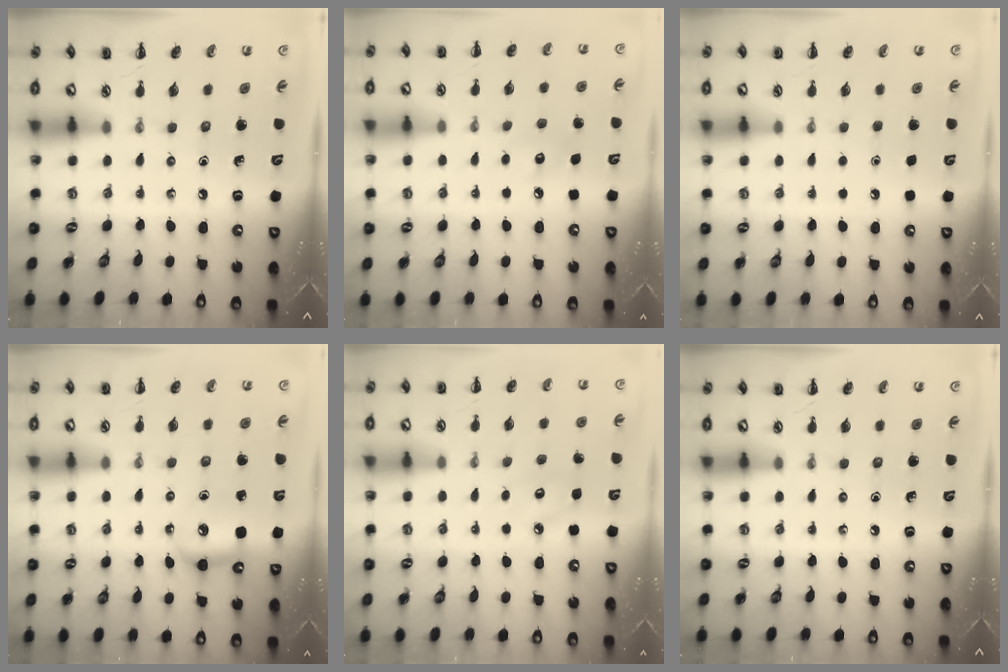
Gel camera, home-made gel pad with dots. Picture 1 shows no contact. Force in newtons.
{"total": 6.7, "press": 6.5, "slide": 1.7}
{"total": 1.8, "press": 1.8, "slide": 0.1}
{"total": 6.5, "press": 6.5, "slide": 0.7}
{"total": 5.8, "press": 5.6, "slide": 1.6}
{"total": 0.0}